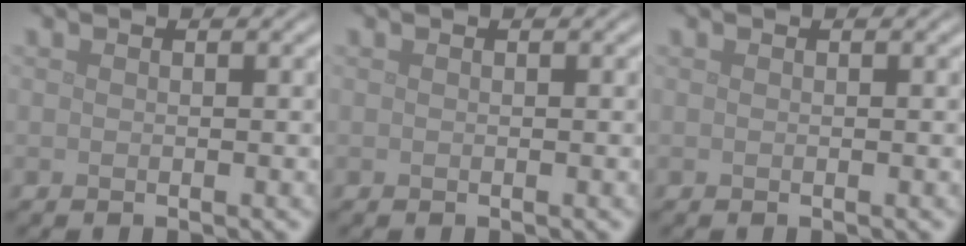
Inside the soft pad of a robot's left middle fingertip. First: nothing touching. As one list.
[{"total": 0.0}, {"total": 0.0}]